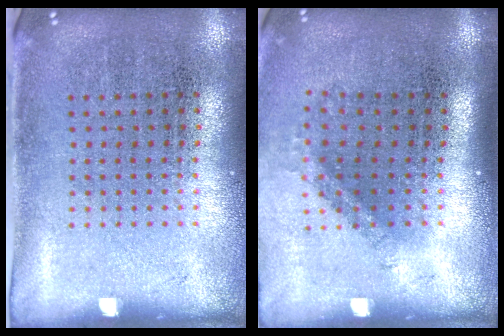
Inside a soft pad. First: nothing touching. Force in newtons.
{"total": 1.3, "press": 0.9, "slide": 0.9}